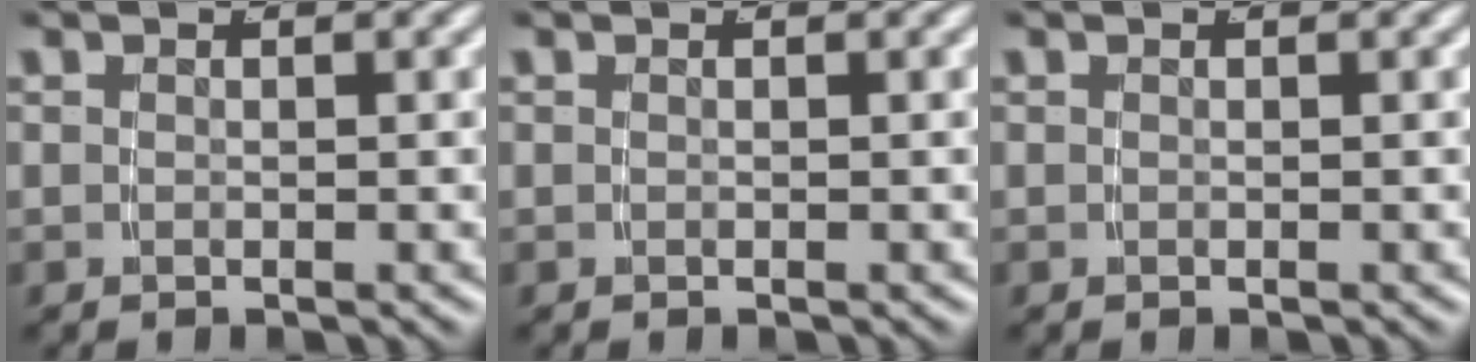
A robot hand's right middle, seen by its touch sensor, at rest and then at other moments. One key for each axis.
{"total": 0.0}
{"total": 0.0}